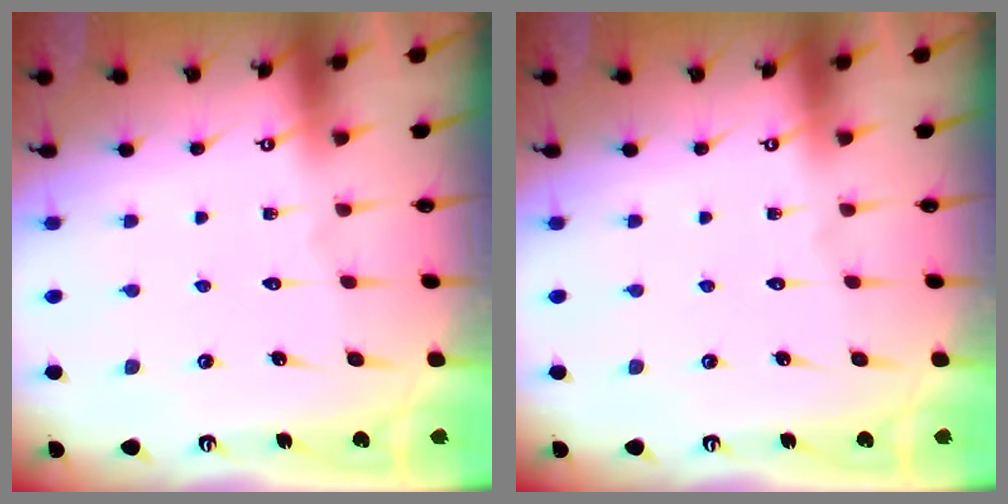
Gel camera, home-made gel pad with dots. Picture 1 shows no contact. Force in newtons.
{"total": 0.0}